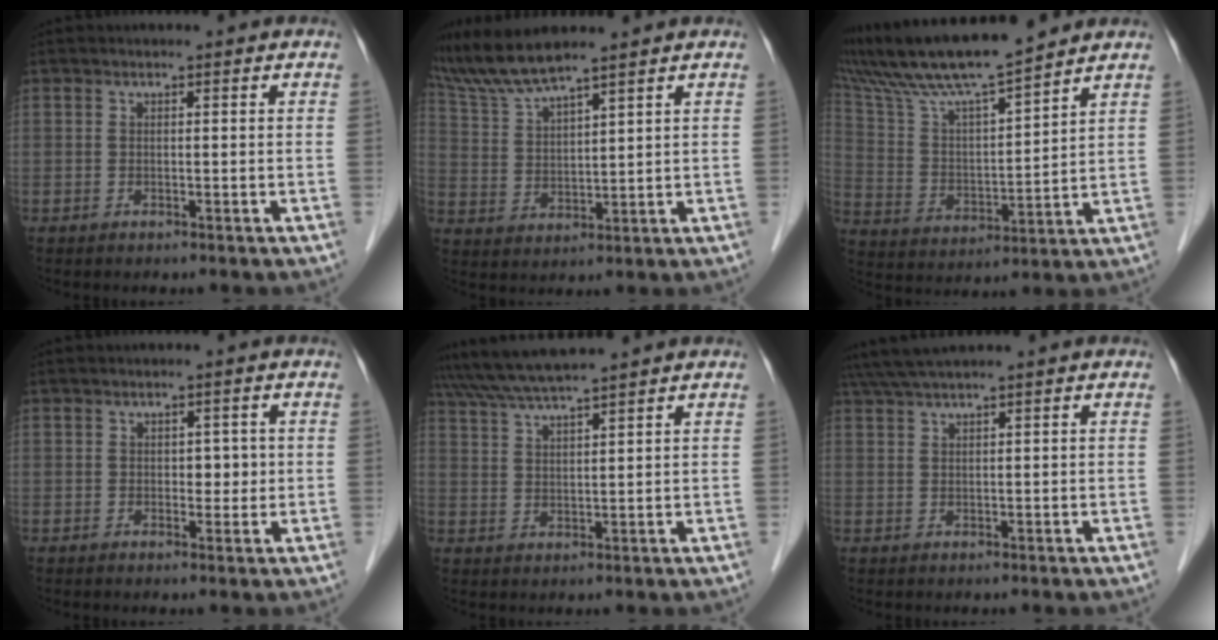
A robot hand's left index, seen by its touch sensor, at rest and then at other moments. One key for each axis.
{"total": 7.9, "fx": 7.2, "fy": -0.5, "fz": 3.3, "tx": -0.081, "ty": 0.010, "tz": 0.150}
{"total": 15.8, "fx": 13.9, "fy": 0.5, "fz": 7.6, "tx": -0.151, "ty": 0.013, "tz": 0.252}
{"total": 2.1, "fx": 0.2, "fy": 1.4, "fz": 1.5, "tx": -0.016, "ty": 0.001, "tz": 0.004}
{"total": 7.6, "fx": 6.9, "fy": -1.3, "fz": 3.0, "tx": -0.063, "ty": 0.024, "tz": 0.126}
{"total": 4.1, "fx": 3.5, "fy": -0.9, "fz": 1.9, "tx": -0.040, "ty": 0.025, "tz": 0.072}